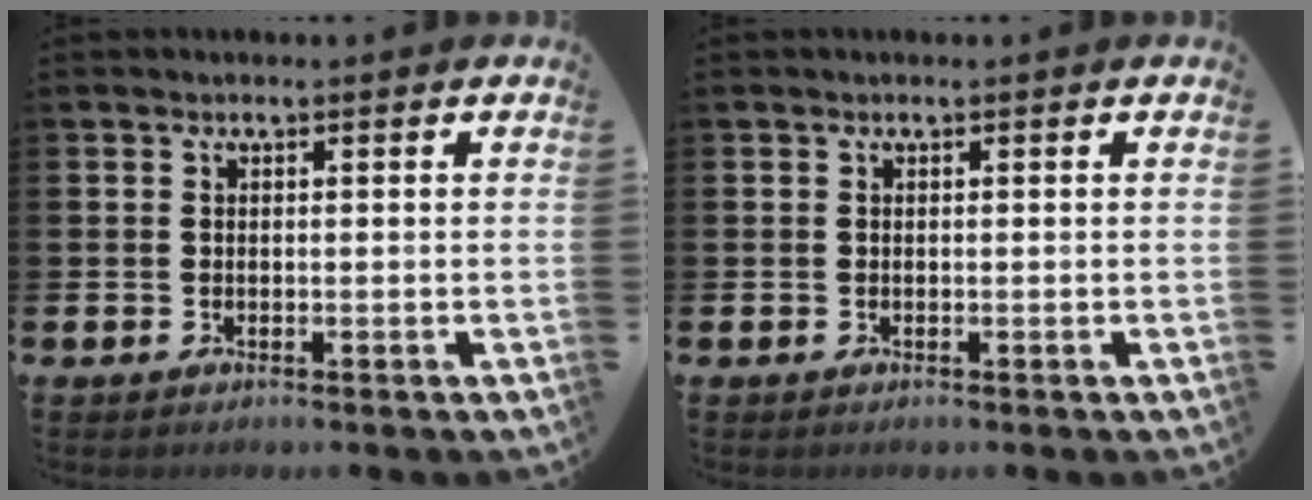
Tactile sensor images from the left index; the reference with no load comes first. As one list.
[{"total": 0.0}]